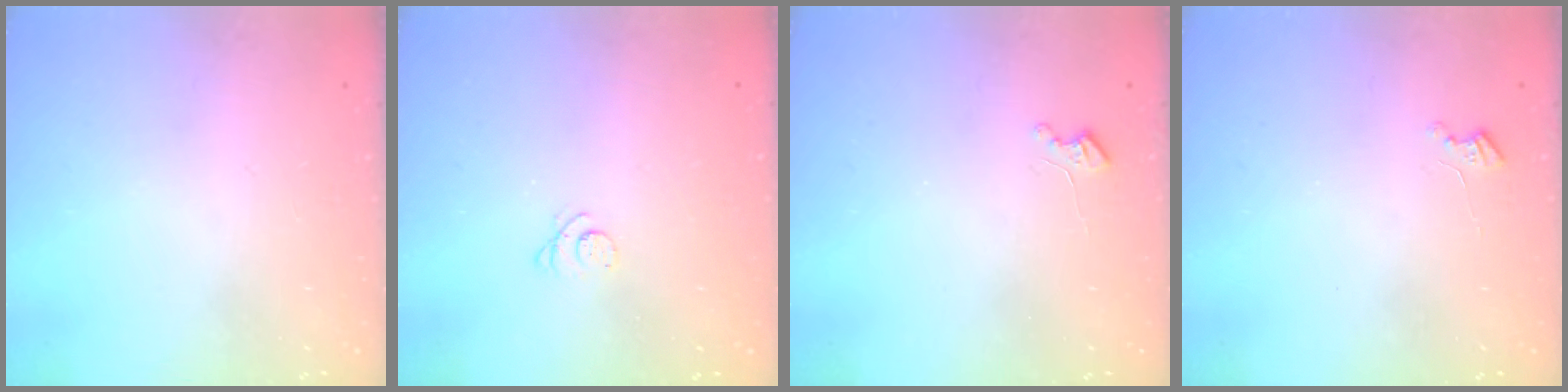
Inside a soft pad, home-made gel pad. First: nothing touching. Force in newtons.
{"total": 2.5, "press": 2.5, "slide": 0.3}
{"total": 3.3, "press": 3.3, "slide": 0.5}
{"total": 2.7, "press": 2.7, "slide": 0.3}